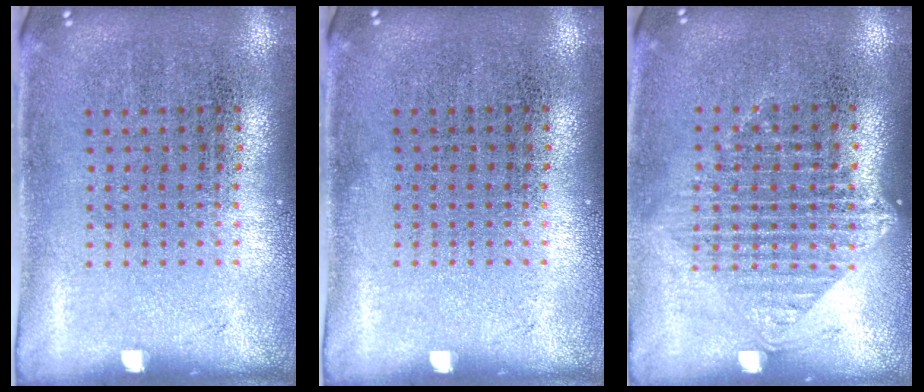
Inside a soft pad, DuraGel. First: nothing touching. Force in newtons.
{"total": 0.0}
{"total": 1.3, "press": 1.1, "slide": 0.6}